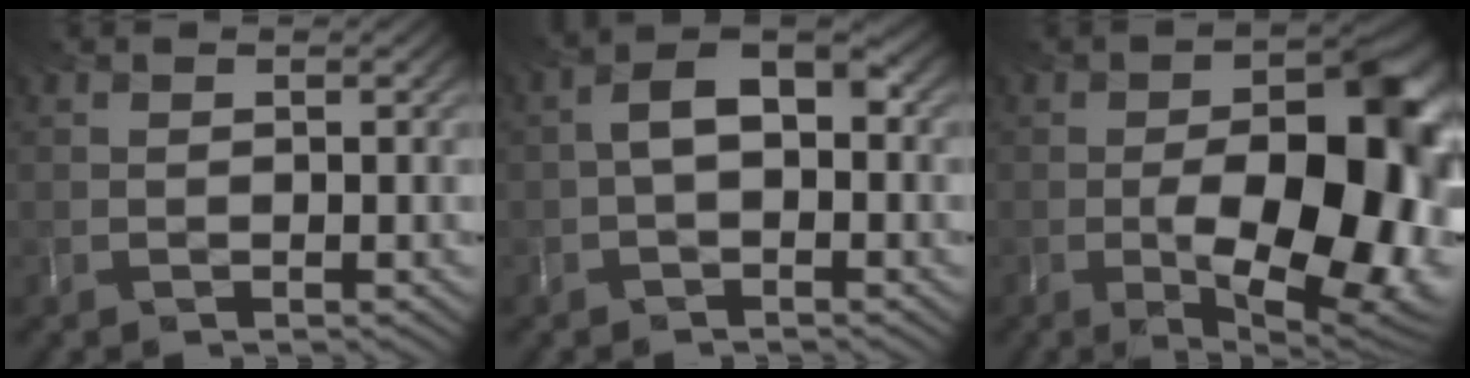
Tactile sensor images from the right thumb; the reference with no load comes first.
{"total": 4.4, "force": [-0.1, 2.7, 3.5], "torque": [-0.066, 0.003, -0.002]}
{"total": 16.5, "force": [-2.9, 7.7, 14.3], "torque": [-0.180, -0.023, -0.036]}